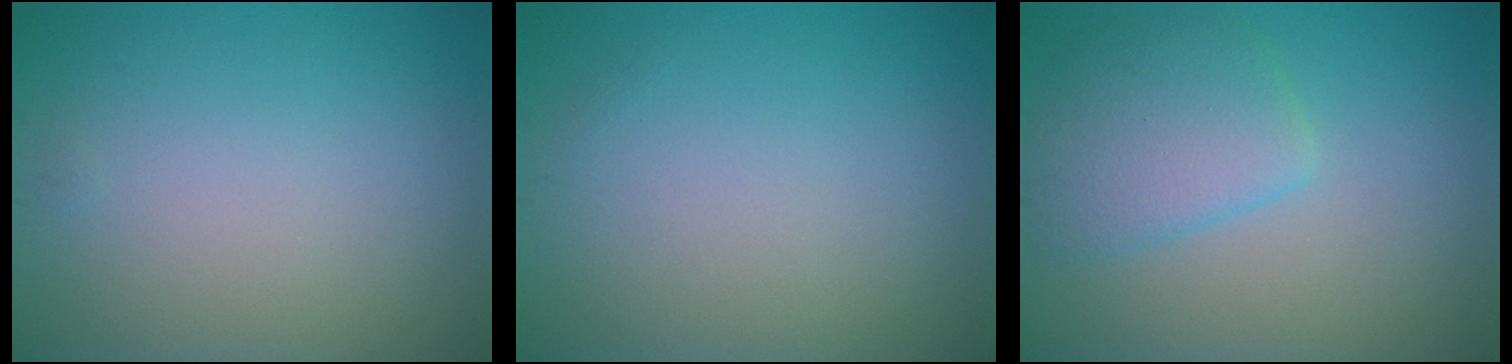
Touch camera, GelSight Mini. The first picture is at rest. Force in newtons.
{"total": 0.0}
{"total": 3.9, "press": 3.9, "slide": 0.3}